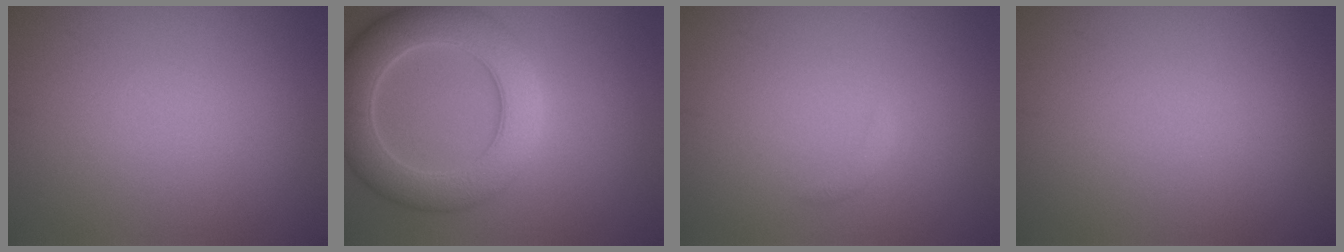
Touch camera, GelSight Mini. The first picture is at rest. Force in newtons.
{"total": 7.9, "press": 7.9, "slide": 0.3}
{"total": 0.6, "press": 0.6, "slide": 0.0}
{"total": 0.0}